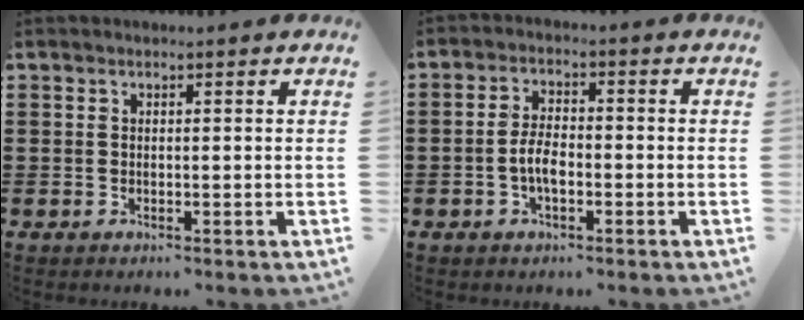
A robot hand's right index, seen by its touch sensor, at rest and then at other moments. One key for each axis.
{"total": 4.2, "fx": -1.2, "fy": 1.7, "fz": 3.7, "tx": -0.089, "ty": -0.005, "tz": -0.027}